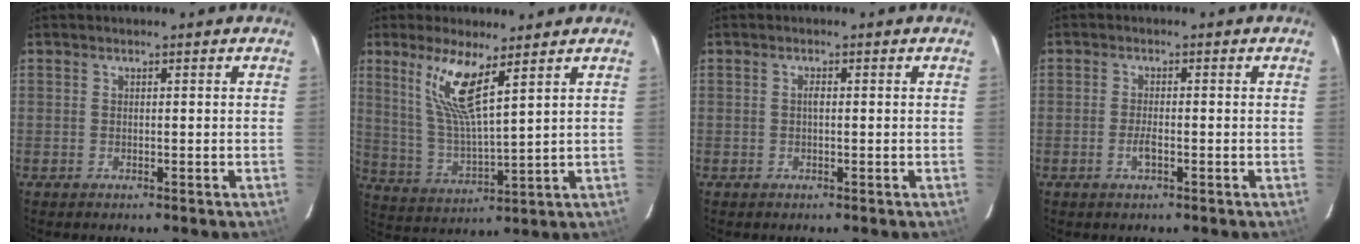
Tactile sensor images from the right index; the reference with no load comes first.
{"total": 10.5, "force": [6.0, 2.4, 8.2], "torque": [-0.164, -0.003, 0.127]}
{"total": 0.9, "force": [0.0, 0.3, 0.8], "torque": [-0.016, 0.004, -0.002]}
{"total": 2.2, "force": [-1.0, 0.7, 1.8], "torque": [-0.040, -0.003, -0.019]}